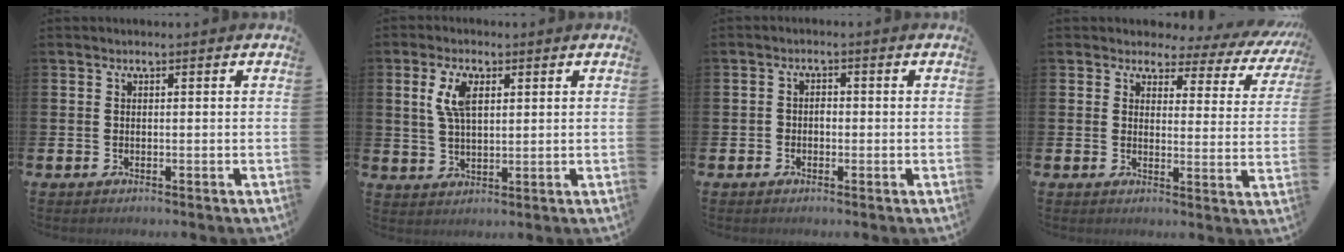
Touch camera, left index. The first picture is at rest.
{"total": 5.4, "force": [2.6, 2.5, 4.1], "torque": [-0.067, 0.000, 0.039]}
{"total": 1.5, "force": [-0.6, 1.2, 0.7], "torque": [-0.013, 0.004, -0.014]}
{"total": 2.5, "force": [1.7, 1.8, 0.6], "torque": [-0.018, -0.026, 0.018]}